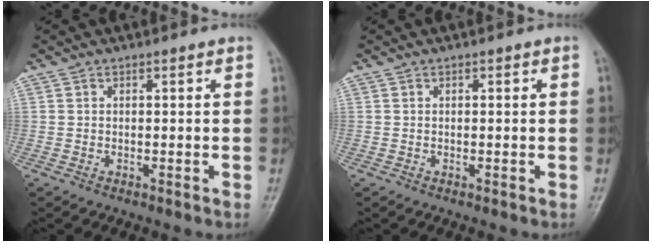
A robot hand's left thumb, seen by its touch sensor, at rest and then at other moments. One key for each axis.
{"total": 0.0}